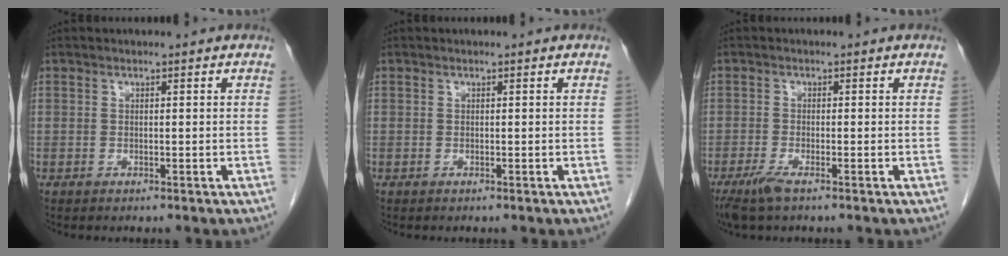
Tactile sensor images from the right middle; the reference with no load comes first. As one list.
[{"total": 0.0}, {"total": 3.1, "force": [-2.1, 0.4, 2.3], "torque": [-0.052, -0.008, -0.042]}]